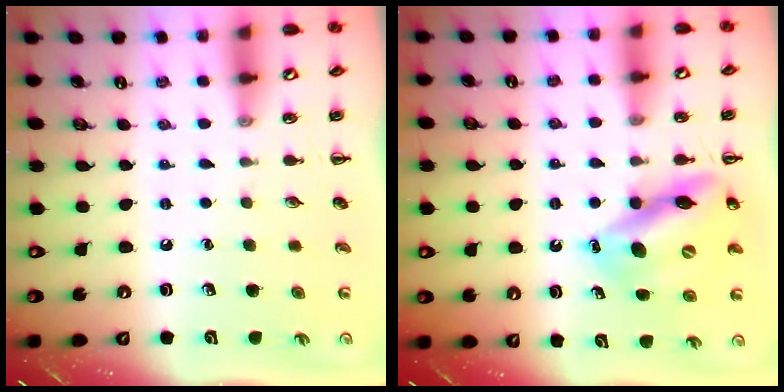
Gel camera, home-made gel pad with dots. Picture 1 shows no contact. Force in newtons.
{"total": 12.7, "press": 12.2, "slide": 3.4}